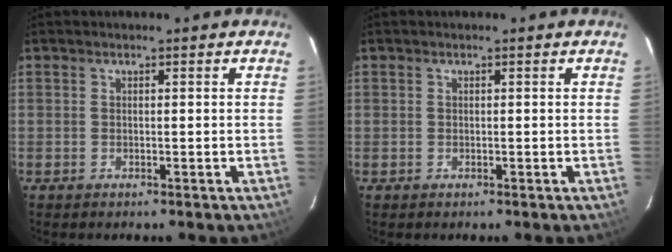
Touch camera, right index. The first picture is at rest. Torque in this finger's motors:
{"motor_torque": [-0.92, 0.61, -1.05, -0.21]}